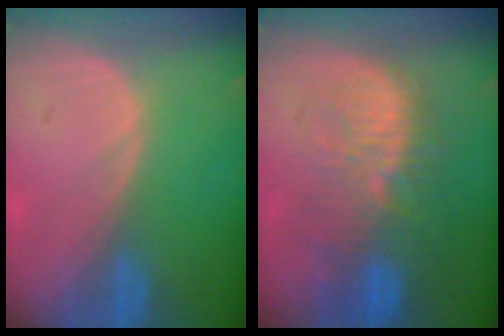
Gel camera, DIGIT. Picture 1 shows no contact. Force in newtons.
{"total": 11.4, "press": 9.9, "slide": 5.6}